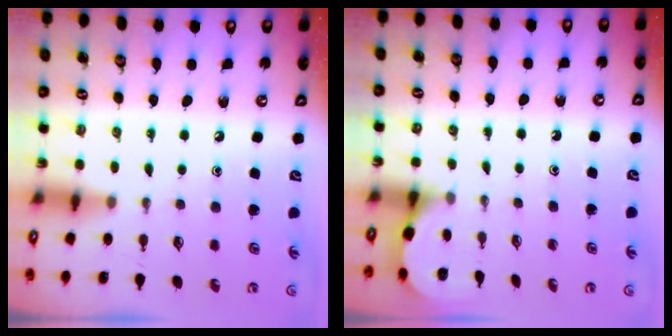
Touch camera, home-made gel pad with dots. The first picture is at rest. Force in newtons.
{"total": 2.3, "press": 2.3, "slide": 0.2}